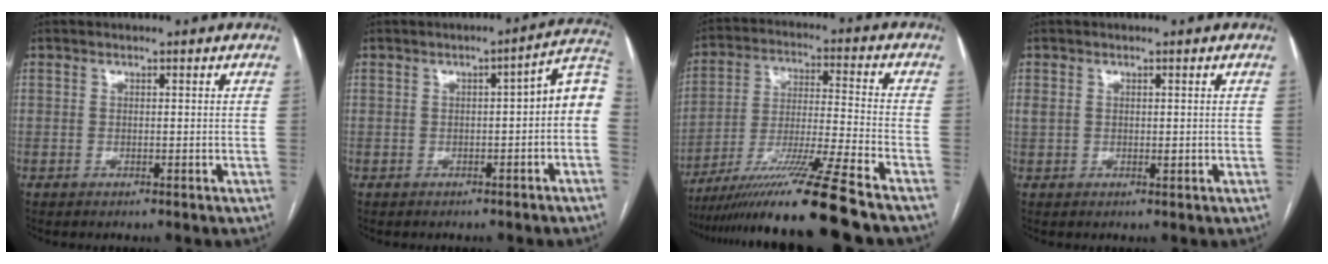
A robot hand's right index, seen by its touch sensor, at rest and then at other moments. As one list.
[{"total": 6.9, "force": [-0.8, 1.5, 6.7], "torque": [-0.080, 0.031, -0.014]}, {"total": 17.3, "force": [-13.8, -2.5, 10.2], "torque": [-0.192, -0.027, -0.240]}, {"total": 1.8, "force": [0.3, 1.2, 1.3], "torque": [-0.031, 0.009, 0.012]}]